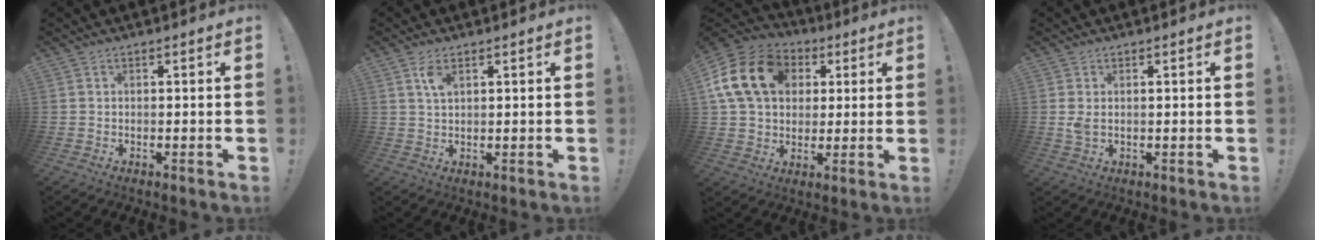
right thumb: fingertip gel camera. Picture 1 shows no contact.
{"total": 3.7, "force": [1.7, 1.6, 2.9], "torque": [-0.054, -0.003, 0.029]}
{"total": 19.5, "force": [5.3, 14.7, 11.7], "torque": [-0.199, 0.004, 0.106]}
{"total": 2.2, "force": [0.6, 1.1, 1.8], "torque": [-0.034, 0.001, 0.011]}